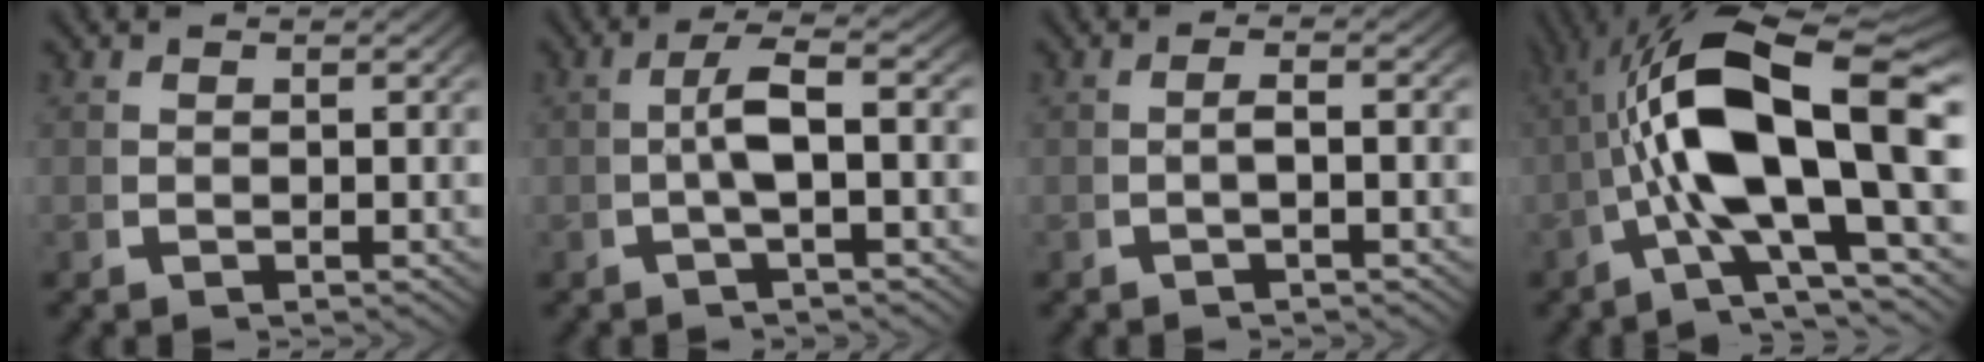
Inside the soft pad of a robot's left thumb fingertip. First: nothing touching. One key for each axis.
{"total": 4.3, "fx": -0.1, "fy": 1.0, "fz": 4.2, "tx": -0.090, "ty": 0.003, "tz": -0.006}
{"total": 1.8, "fx": -0.5, "fy": 0.2, "fz": 1.7, "tx": -0.040, "ty": 0.003, "tz": -0.008}
{"total": 14.5, "fx": 0.5, "fy": 6.4, "fz": 13.0, "tx": -0.242, "ty": -0.005, "tz": 0.009}